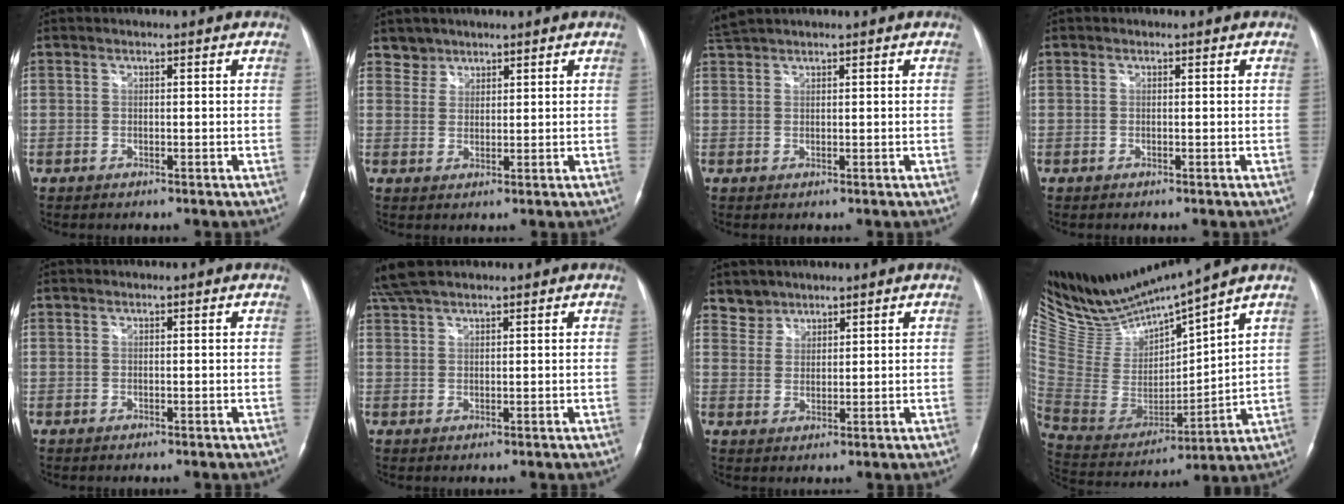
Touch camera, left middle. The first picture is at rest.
{"total": 2.5, "force": [2.0, 1.3, -0.6], "torque": [0.019, 0.006, 0.034]}
{"total": 2.2, "force": [2.1, -0.1, 0.6], "torque": [-0.016, 0.023, 0.046]}
{"total": 0.0}
{"total": 0.0}
{"total": 5.4, "force": [4.6, 1.3, 2.5], "torque": [-0.055, 0.028, 0.091]}
{"total": 3.2, "force": [2.7, 1.6, -0.7], "torque": [0.022, 0.006, 0.051]}
{"total": 15.0, "force": [14.3, -0.8, 4.5], "torque": [-0.106, -0.025, 0.297]}